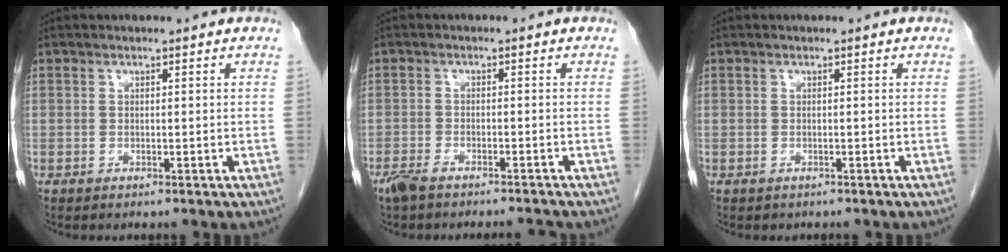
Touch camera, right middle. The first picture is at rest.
{"total": 4.6, "force": [-4.1, 0.4, 2.0], "torque": [-0.037, -0.010, -0.072]}
{"total": 0.6, "force": [-0.5, 0.4, 0.1], "torque": [-0.011, 0.001, -0.007]}